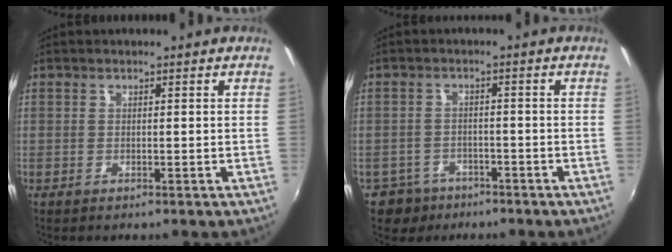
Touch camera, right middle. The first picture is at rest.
{"total": 5.3, "force": [-3.6, 3.9, 0.8], "torque": [-0.034, 0.007, -0.058]}